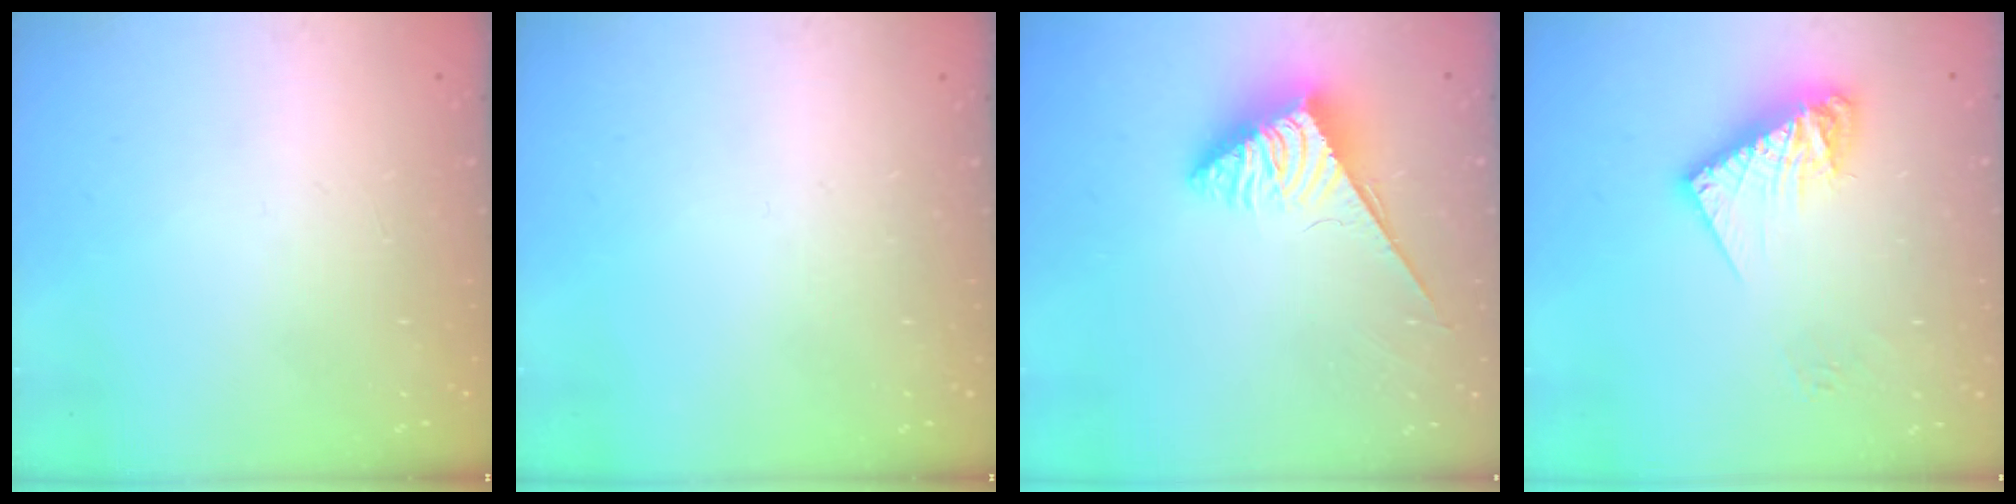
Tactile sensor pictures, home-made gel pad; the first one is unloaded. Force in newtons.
{"total": 0.0}
{"total": 3.9, "press": 3.9, "slide": 0.5}
{"total": 12.5, "press": 12.5, "slide": 1.4}